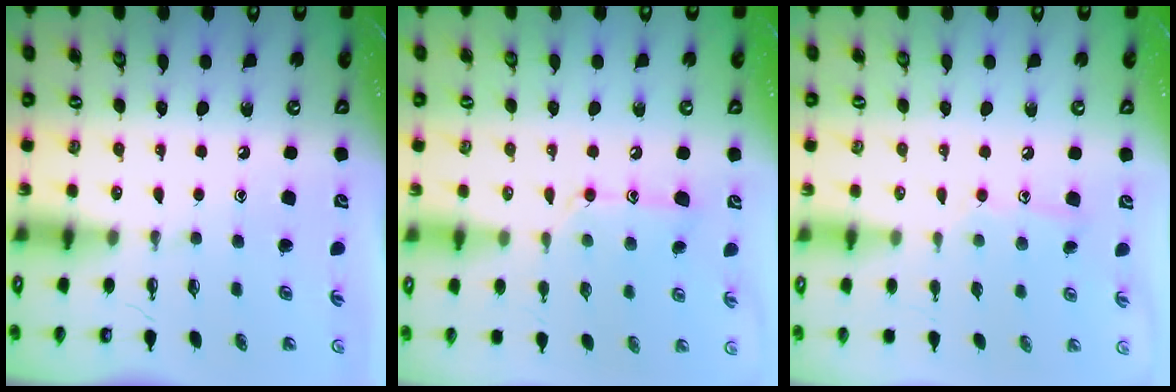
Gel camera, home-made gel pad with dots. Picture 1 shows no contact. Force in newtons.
{"total": 10.2, "press": 10.2, "slide": 0.6}
{"total": 8.0, "press": 8.0, "slide": 0.5}